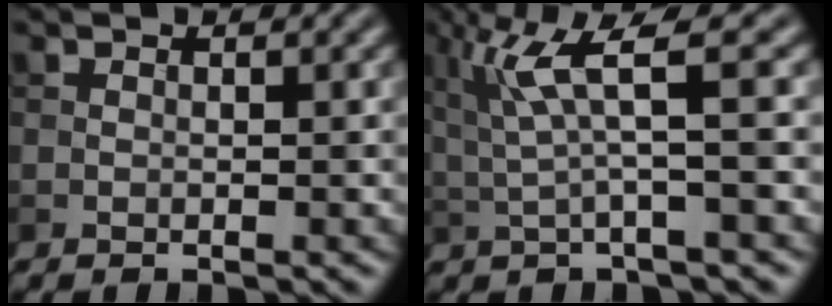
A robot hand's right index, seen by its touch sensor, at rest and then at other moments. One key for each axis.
{"total": 5.3, "fx": 1.4, "fy": 0.6, "fz": 5.0, "tx": -0.107, "ty": 0.006, "tz": 0.029}